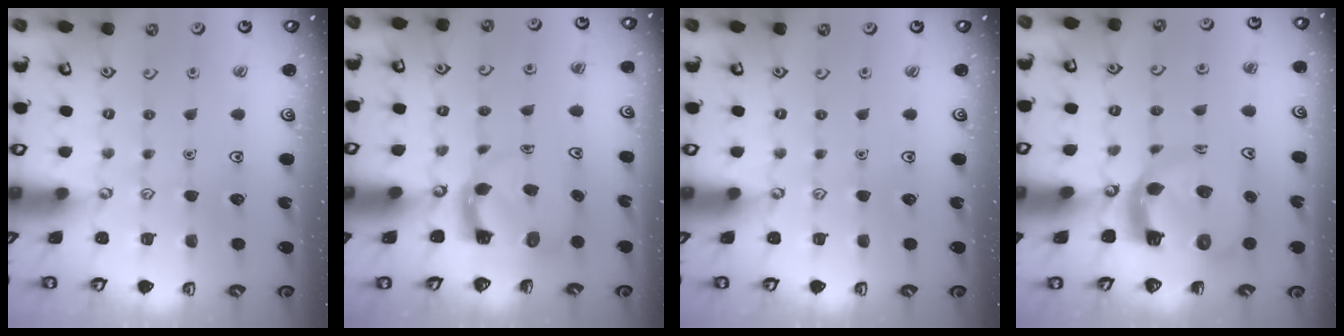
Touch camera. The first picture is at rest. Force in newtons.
{"total": 3.9, "press": 3.9, "slide": 0.4}
{"total": 0.0}
{"total": 8.4, "press": 8.3, "slide": 1.1}